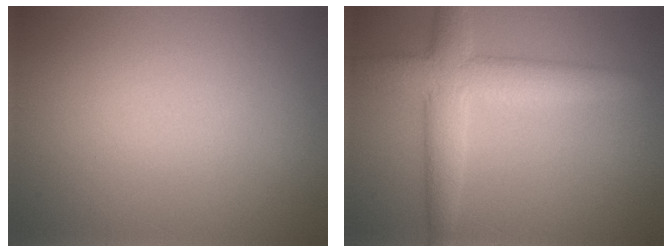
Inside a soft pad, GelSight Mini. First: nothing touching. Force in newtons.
{"total": 5.6, "press": 5.6, "slide": 0.2}